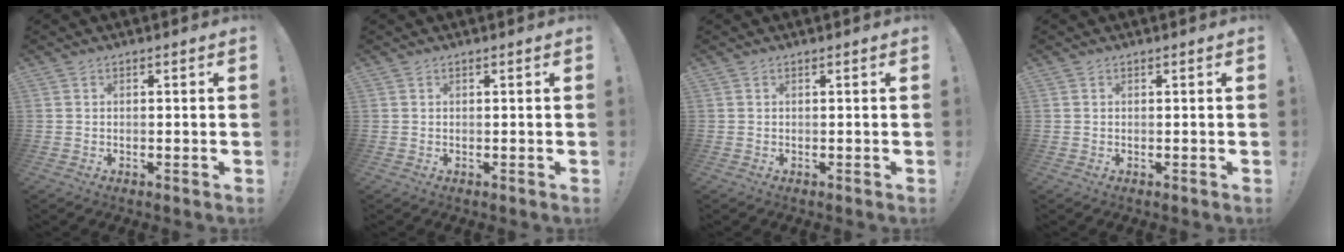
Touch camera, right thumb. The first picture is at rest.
{"total": 0.0}
{"total": 0.0}
{"total": 0.0}